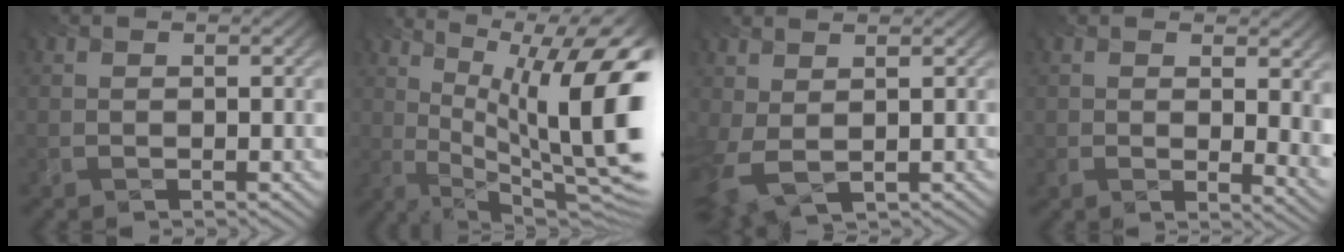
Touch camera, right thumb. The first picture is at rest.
{"total": 17.2, "force": [3.1, 7.3, 15.2], "torque": [-0.209, 0.011, 0.050]}
{"total": 4.8, "force": [0.3, 2.8, 3.9], "torque": [-0.125, -0.007, 0.014]}
{"total": 7.4, "force": [3.1, 2.9, 6.1], "torque": [-0.095, 0.007, 0.044]}